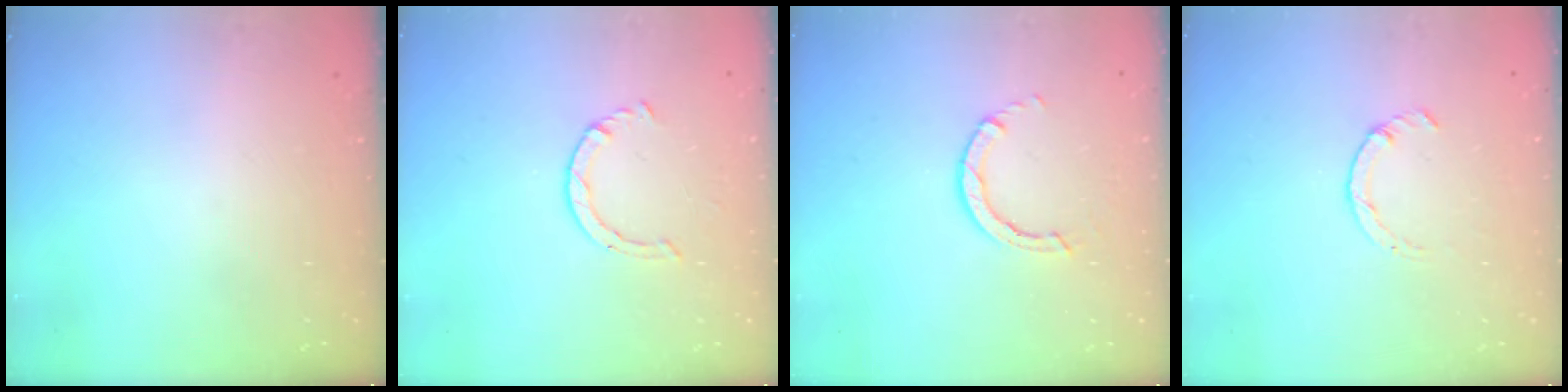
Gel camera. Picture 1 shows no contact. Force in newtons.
{"total": 2.6, "press": 2.6, "slide": 0.3}
{"total": 2.8, "press": 2.8, "slide": 0.2}
{"total": 2.2, "press": 2.1, "slide": 0.4}